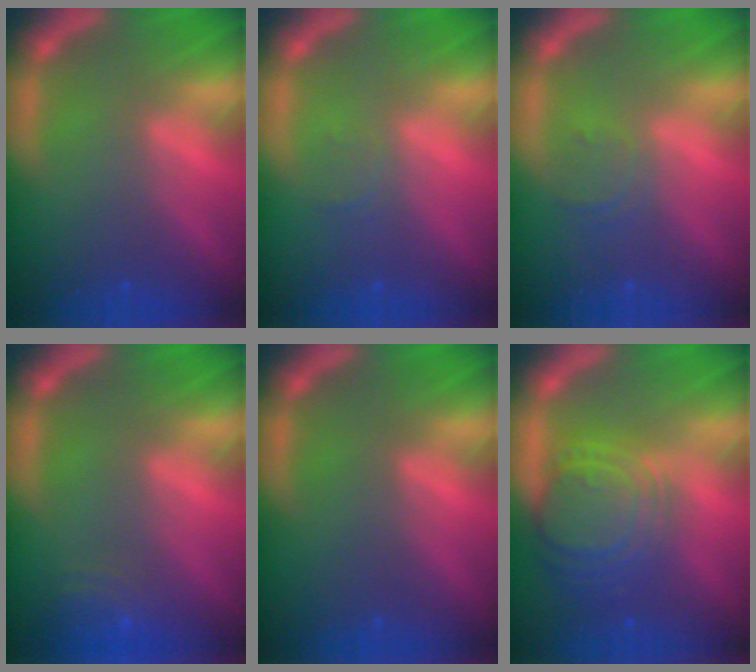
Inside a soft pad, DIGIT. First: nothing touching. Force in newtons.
{"total": 1.0}
{"total": 1.9}
{"total": 3.5}
{"total": 0.0}
{"total": 9.1}